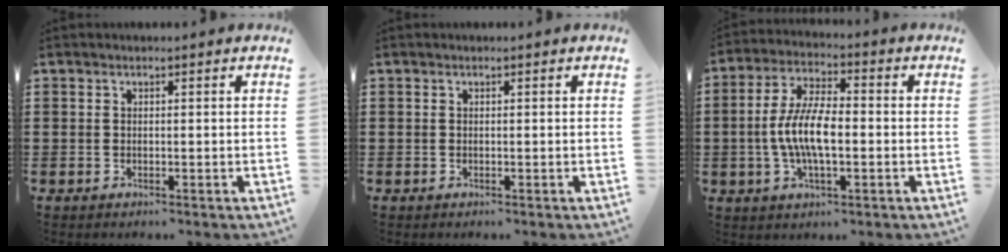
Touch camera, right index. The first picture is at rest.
{"total": 0.0}
{"total": 8.7, "force": [-1.3, 3.3, 7.9], "torque": [-0.178, -0.005, -0.033]}